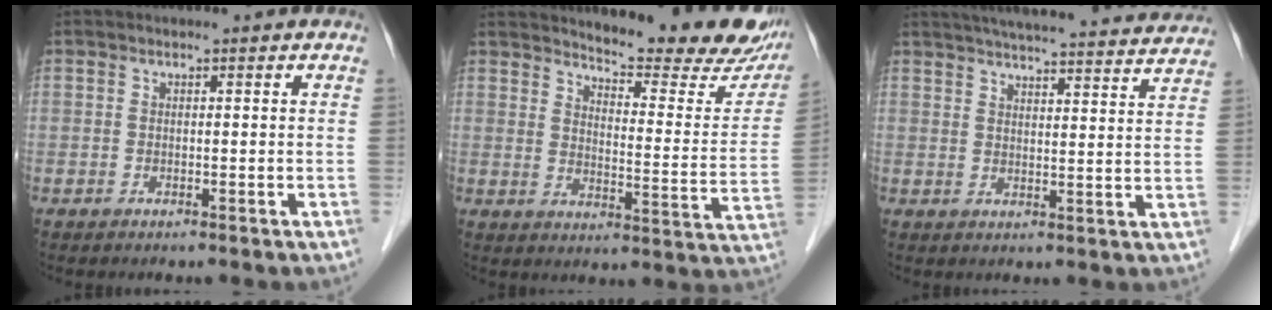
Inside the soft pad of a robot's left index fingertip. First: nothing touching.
{"total": 19.0, "force": [17.2, 2.8, 7.5], "torque": [-0.092, -0.076, 0.203]}
{"total": 25.6, "force": [23.8, 2.4, 9.3], "torque": [-0.144, -0.016, 0.294]}